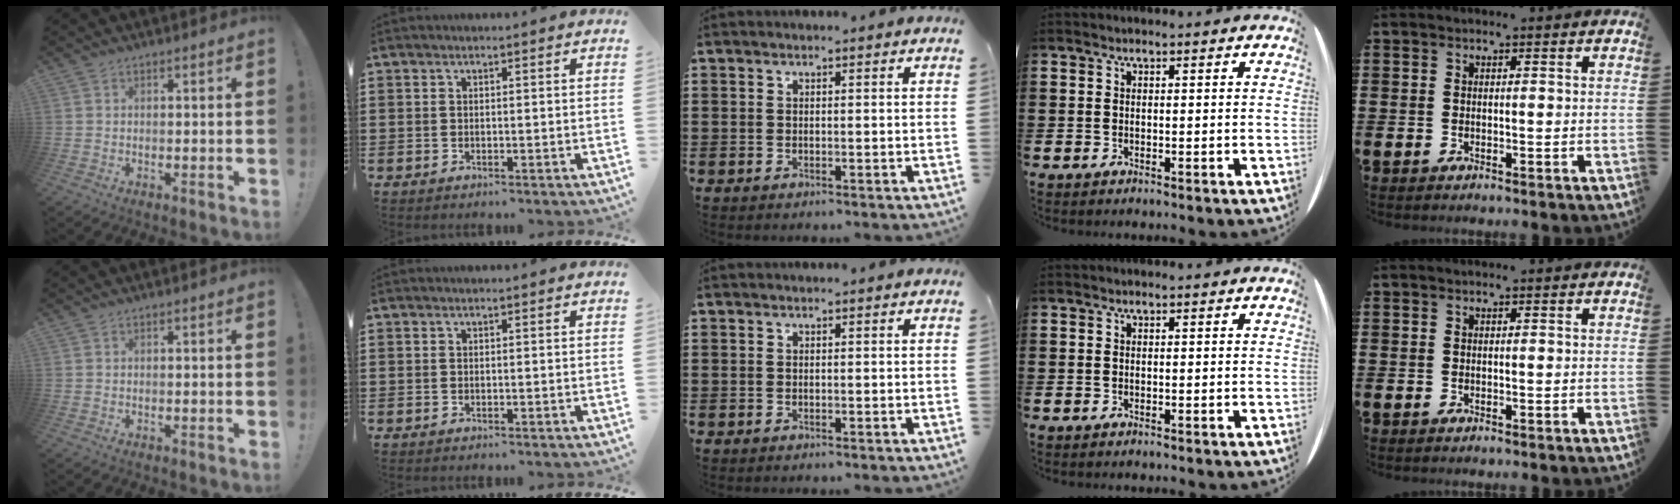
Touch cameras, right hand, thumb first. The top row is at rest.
{}